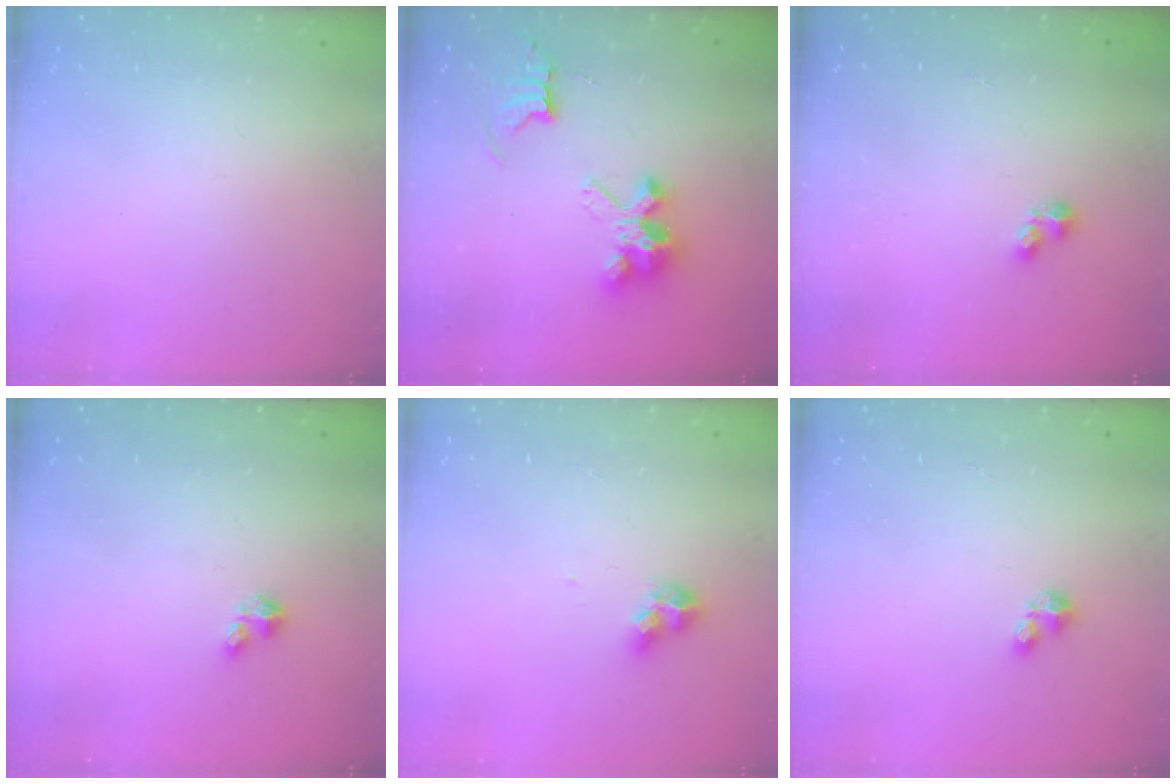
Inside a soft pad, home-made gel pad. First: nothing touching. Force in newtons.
{"total": 8.7, "press": 8.7, "slide": 0.7}
{"total": 2.2, "press": 2.2, "slide": 0.3}
{"total": 2.1, "press": 2.1, "slide": 0.3}
{"total": 6.3, "press": 6.2, "slide": 1.1}
{"total": 3.4, "press": 3.4, "slide": 0.4}